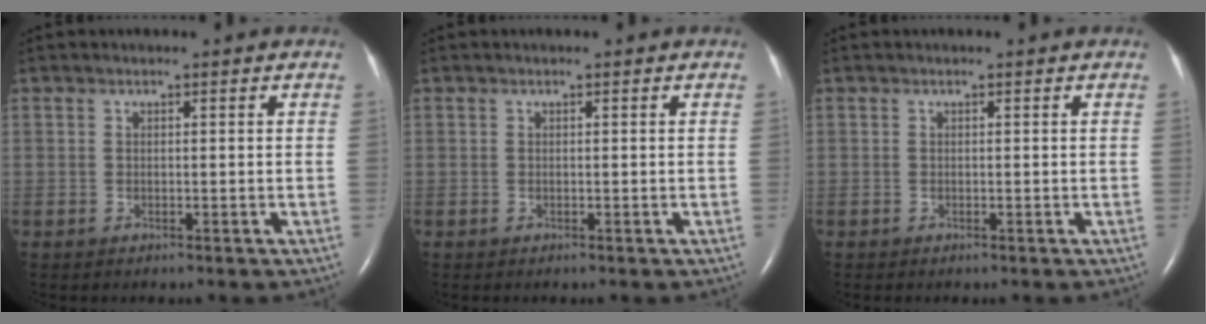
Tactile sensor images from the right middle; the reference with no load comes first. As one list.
[{"total": 0.0}, {"total": 0.0}]